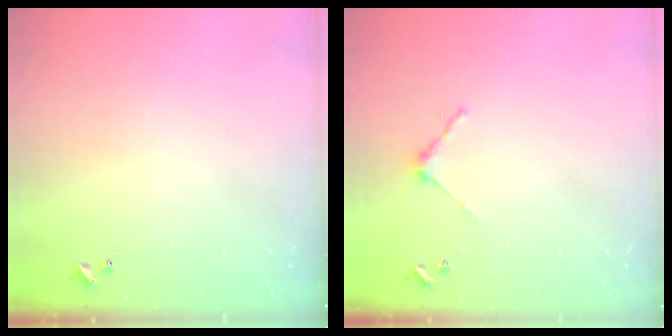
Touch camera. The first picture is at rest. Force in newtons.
{"total": 3.7, "press": 3.7, "slide": 0.3}